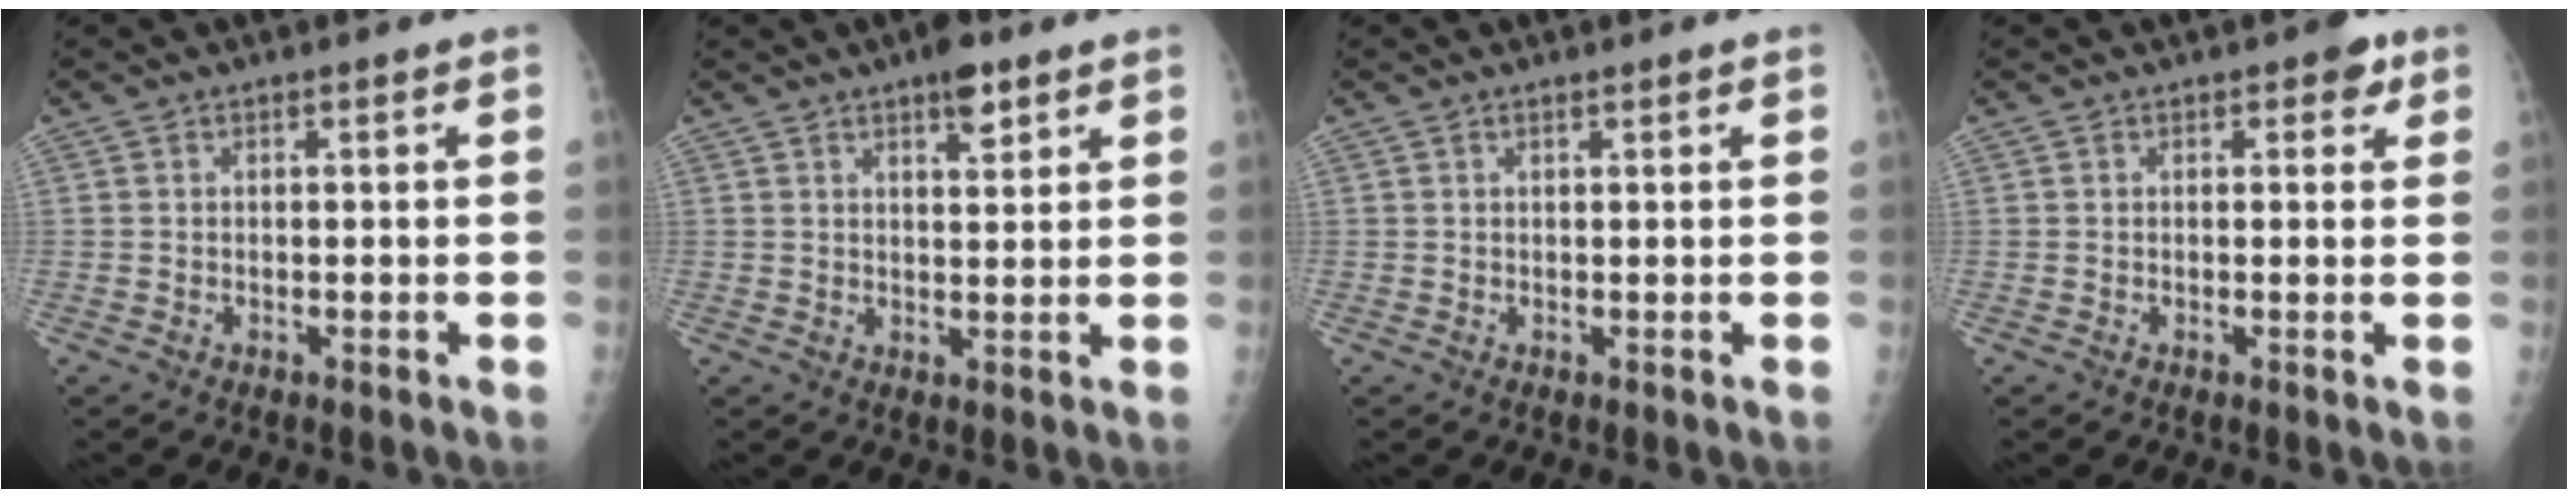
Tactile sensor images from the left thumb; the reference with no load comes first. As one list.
[{"total": 5.0, "force": [3.2, 1.8, 3.4], "torque": [-0.040, -0.015, 0.045]}, {"total": 0.8, "force": [0.6, 0.1, 0.5], "torque": [-0.007, -0.001, 0.010]}, {"total": 2.7, "force": [1.3, 1.6, 1.7], "torque": [0.000, 0.000, 0.010]}]